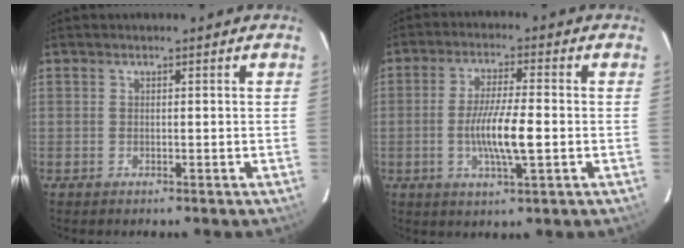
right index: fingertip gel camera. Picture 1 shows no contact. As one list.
[{"total": 8.8, "force": [-1.7, 1.1, 8.6], "torque": [-0.160, -0.007, -0.033]}]